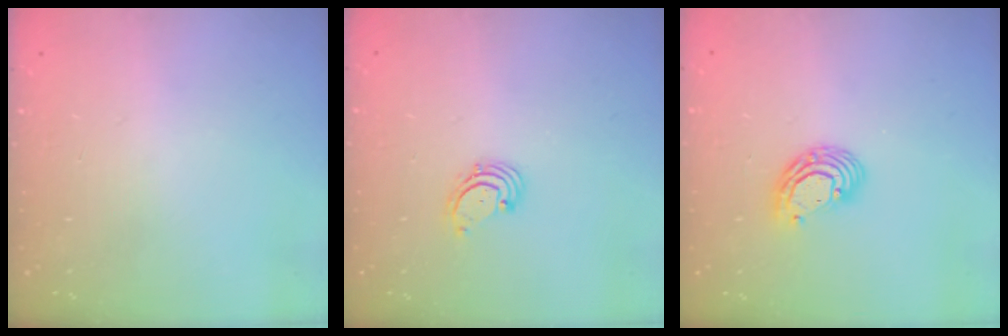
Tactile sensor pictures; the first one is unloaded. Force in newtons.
{"total": 1.6, "press": 1.6, "slide": 0.2}
{"total": 7.8, "press": 7.7, "slide": 1.2}